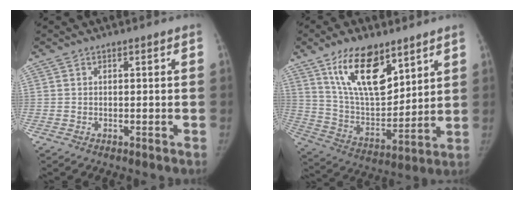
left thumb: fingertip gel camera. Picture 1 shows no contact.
{"total": 17.6, "force": [10.4, 8.2, 11.5], "torque": [-0.157, -0.058, 0.200]}